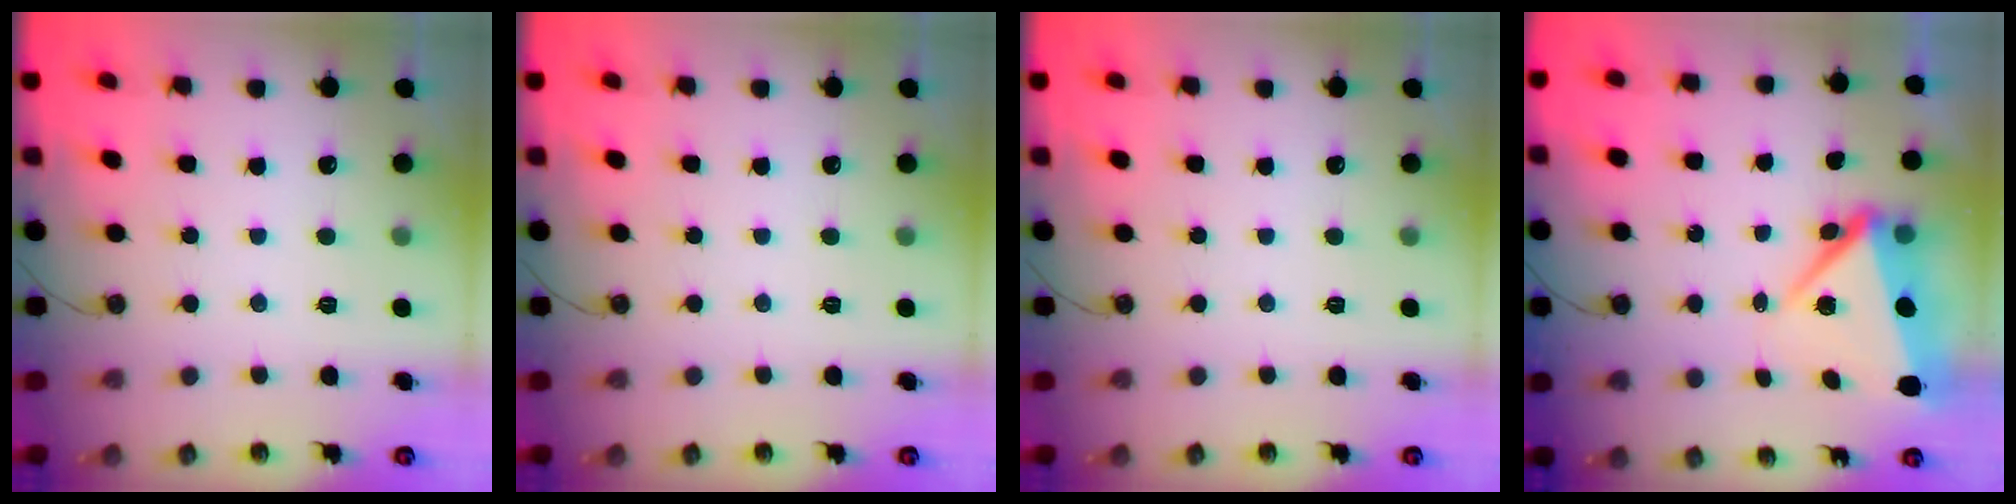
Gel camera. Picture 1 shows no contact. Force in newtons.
{"total": 0.0}
{"total": 0.0}
{"total": 7.3, "press": 7.0, "slide": 2.0}